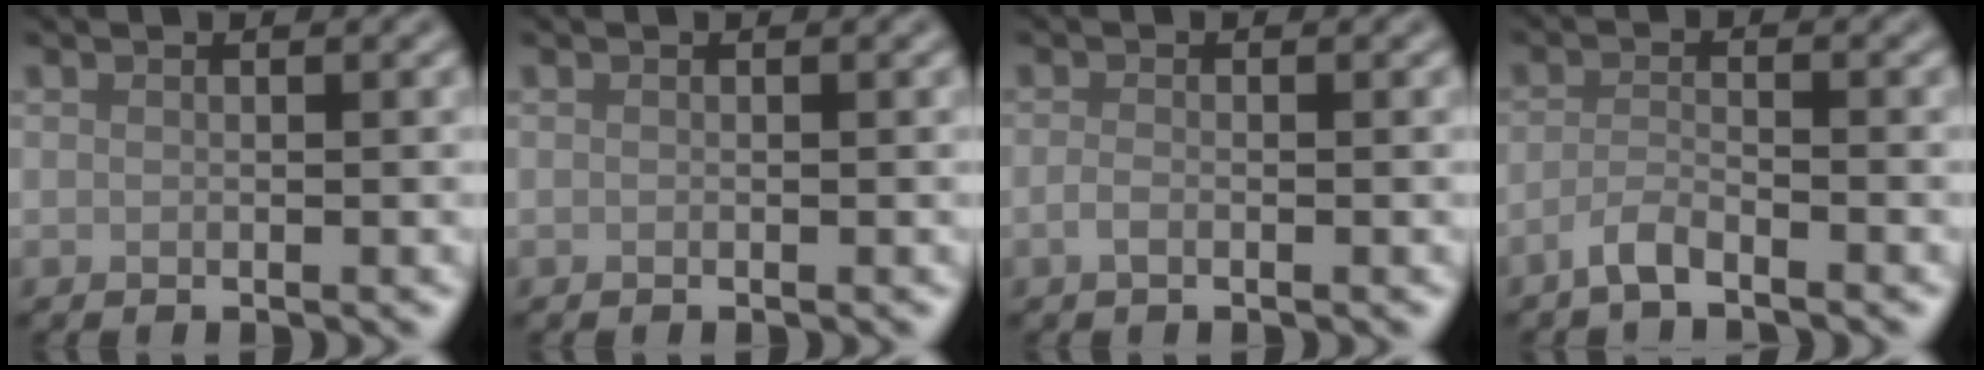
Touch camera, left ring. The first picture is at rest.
{"total": 0.0}
{"total": 0.9, "force": [-0.4, 0.4, 0.7], "torque": [-0.020, 0.000, -0.010]}
{"total": 2.2, "force": [-1.7, 0.4, 1.3], "torque": [-0.025, 0.001, -0.044]}